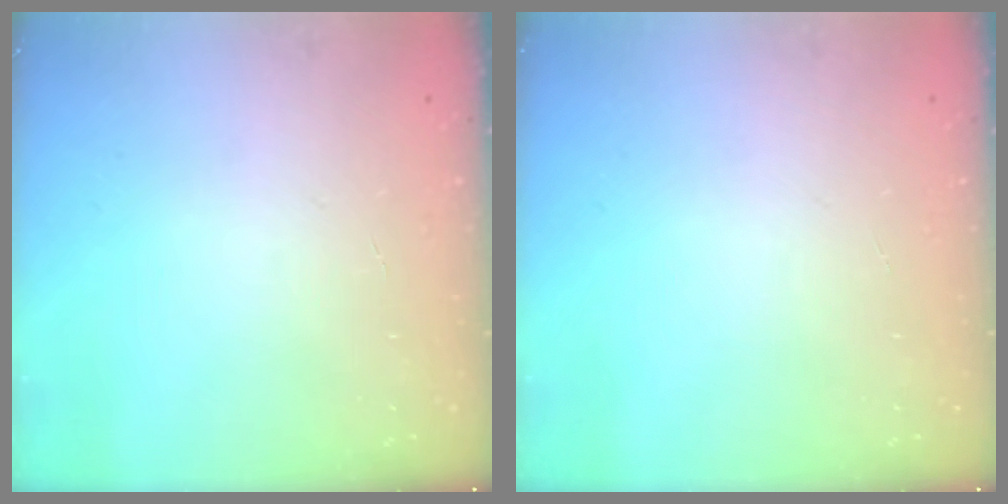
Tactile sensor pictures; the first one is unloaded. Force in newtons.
{"total": 0.0}